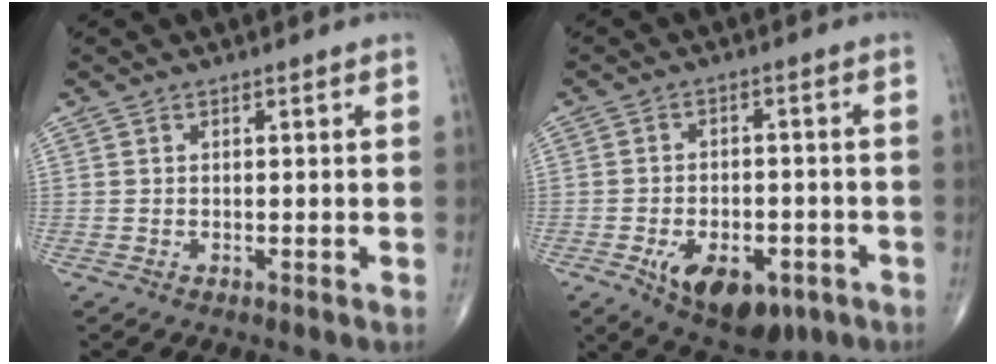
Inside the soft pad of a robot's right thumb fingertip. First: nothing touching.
{"total": 12.8, "force": [-5.8, 7.1, 8.8], "torque": [-0.114, 0.016, -0.076]}